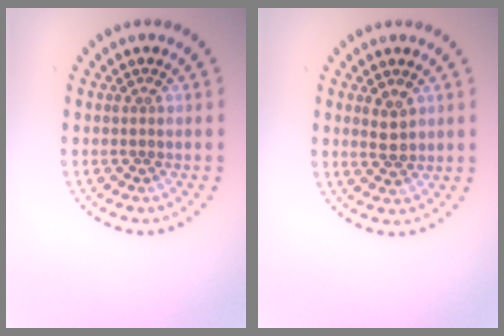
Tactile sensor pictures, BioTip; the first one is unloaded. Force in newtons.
{"total": 1.8, "press": 1.7, "slide": 0.5}